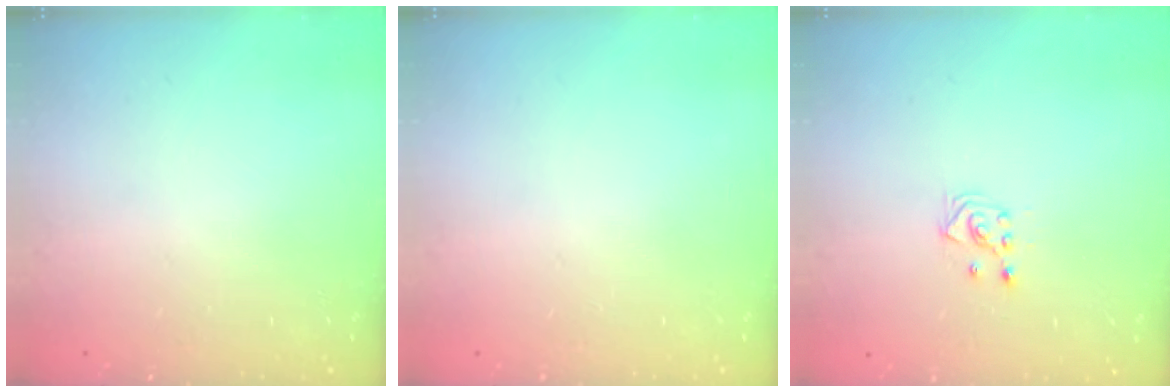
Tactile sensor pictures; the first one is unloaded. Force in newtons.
{"total": 0.0}
{"total": 2.9, "press": 2.9, "slide": 0.3}